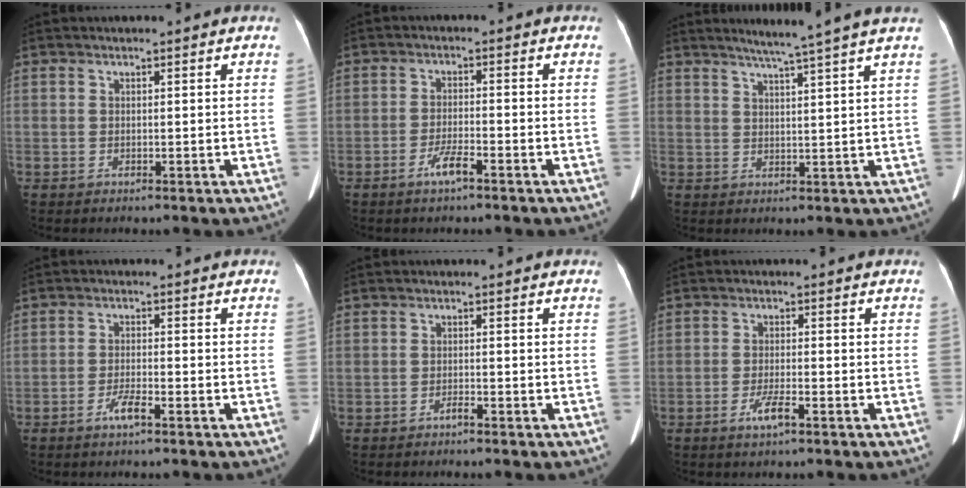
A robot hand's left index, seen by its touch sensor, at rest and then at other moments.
{"total": 3.4, "force": [-2.4, 0.3, 2.4], "torque": [-0.049, -0.006, -0.047]}
{"total": 7.3, "force": [5.8, -1.8, 4.1], "torque": [-0.060, 0.004, 0.078]}
{"total": 2.9, "force": [-2.0, 0.2, 2.1], "torque": [-0.042, -0.005, -0.040]}
{"total": 1.1, "force": [-1.0, 0.0, 0.5], "torque": [-0.010, -0.002, -0.018]}
{"total": 3.2, "force": [-2.0, 0.3, 2.5], "torque": [-0.051, -0.007, -0.040]}